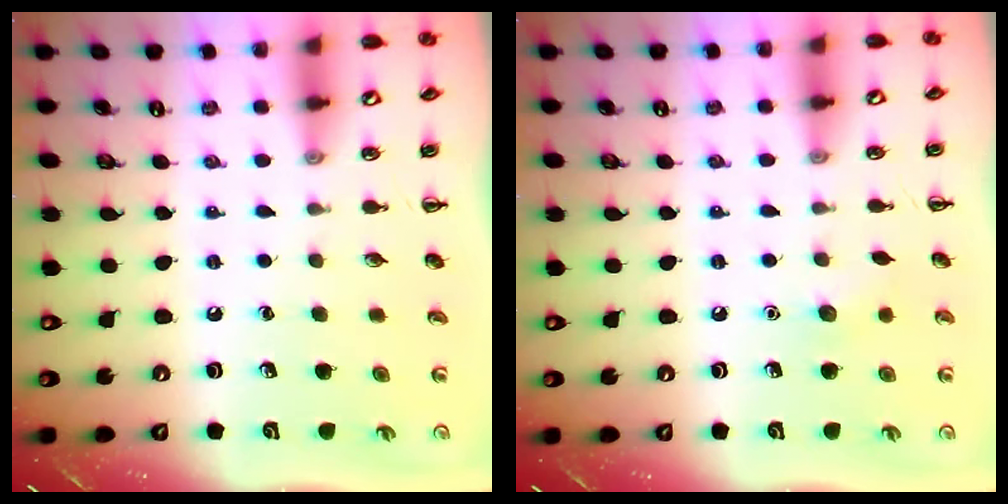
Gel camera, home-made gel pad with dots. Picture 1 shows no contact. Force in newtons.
{"total": 5.5, "press": 5.4, "slide": 1.2}